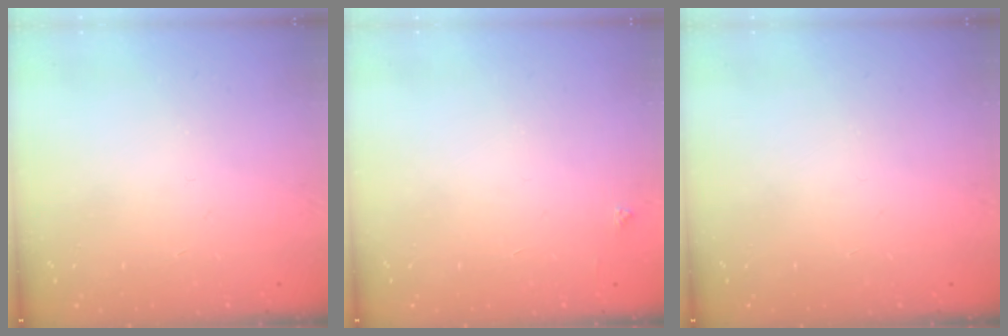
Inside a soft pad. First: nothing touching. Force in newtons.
{"total": 2.1, "press": 2.1, "slide": 0.3}
{"total": 0.0}